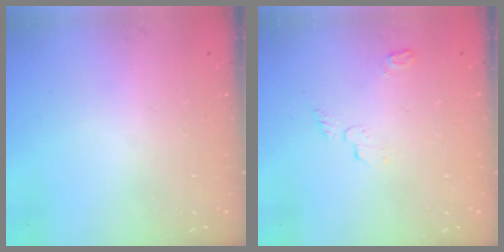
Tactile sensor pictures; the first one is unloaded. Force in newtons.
{"total": 4.1, "press": 4.1, "slide": 0.3}